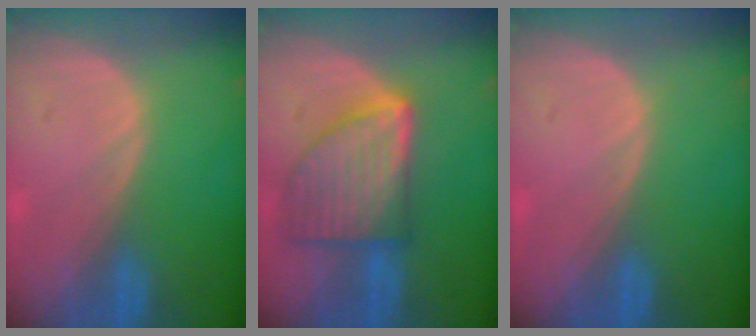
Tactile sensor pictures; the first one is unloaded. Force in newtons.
{"total": 9.3, "press": 9.3, "slide": 0.4}
{"total": 0.0}